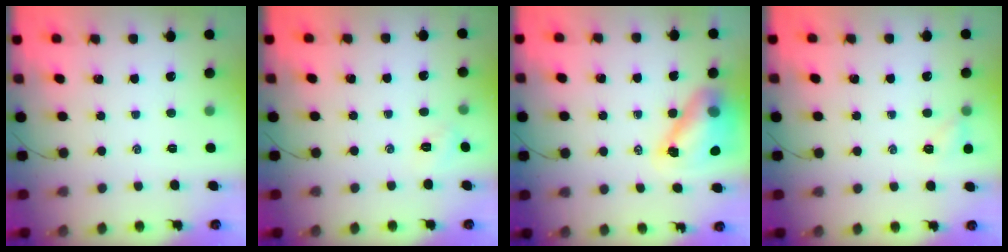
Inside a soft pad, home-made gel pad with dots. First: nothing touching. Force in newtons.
{"total": 2.4, "press": 2.3, "slide": 0.7}
{"total": 11.5, "press": 10.9, "slide": 3.5}
{"total": 4.2, "press": 4.0, "slide": 1.3}